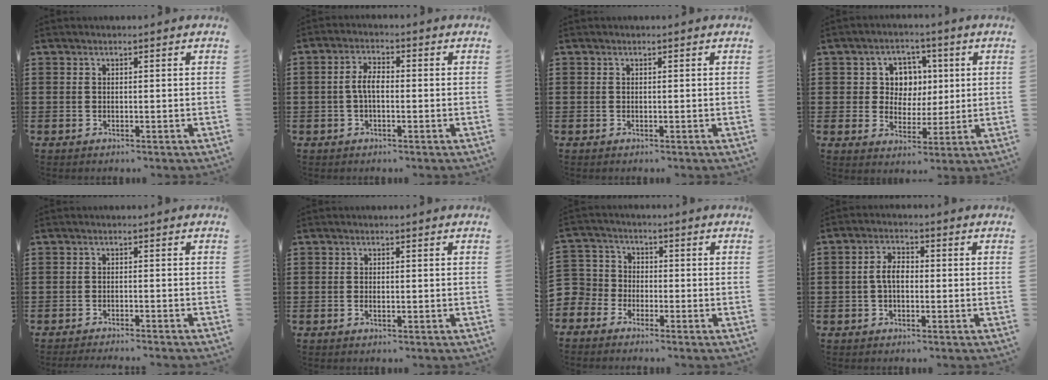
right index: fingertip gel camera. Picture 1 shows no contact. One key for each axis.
{"total": 3.6, "fx": -0.5, "fy": 1.6, "fz": 3.2, "tx": -0.075, "ty": 0.001, "tz": -0.016}
{"total": 0.0}
{"total": 6.1, "fx": 1.5, "fy": 5.5, "fz": 2.2, "tx": -0.054, "ty": 0.014, "tz": 0.020}
{"total": 1.6, "fx": -1.6, "fy": -0.3, "fz": 0.1, "tx": -0.003, "ty": 0.002, "tz": -0.031}
{"total": 1.0, "fx": -0.2, "fy": 0.4, "fz": 0.9, "tx": -0.017, "ty": -0.004, "tz": -0.003}
{"total": 4.1, "fx": -2.6, "fy": 3.2, "fz": 0.0, "tx": -0.040, "ty": -0.004, "tz": -0.066}
{"total": 3.7, "fx": -0.5, "fy": 2.0, "fz": 3.1, "tx": -0.073, "ty": 0.001, "tz": -0.014}